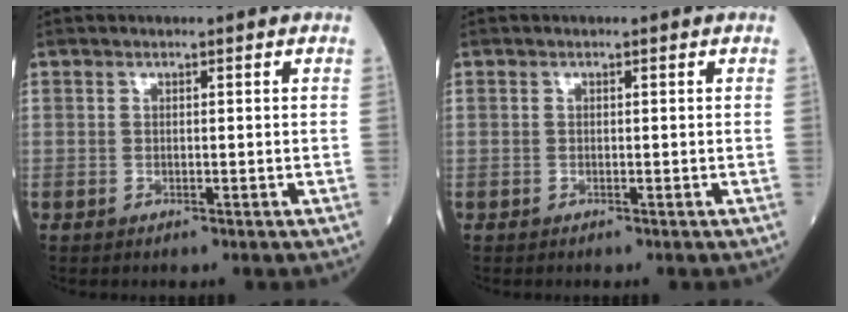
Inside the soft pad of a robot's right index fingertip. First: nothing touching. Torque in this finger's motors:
{"motor_torque": [0.03, 0.07, 0.05, 0.02]}